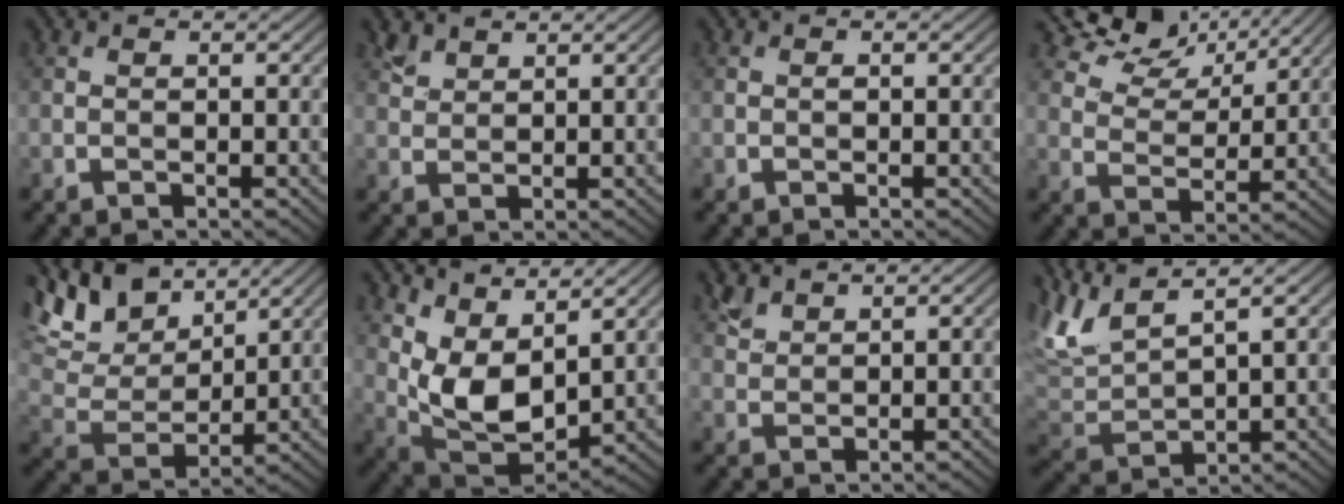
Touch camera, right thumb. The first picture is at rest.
{"total": 2.1, "force": [1.9, 0.8, 0.6], "torque": [-0.020, 0.004, 0.046]}
{"total": 0.0}
{"total": 8.7, "force": [6.9, 3.5, 4.0], "torque": [-0.087, 0.008, 0.118]}
{"total": 12.0, "force": [7.9, 5.4, 7.3], "torque": [-0.195, 0.020, 0.130]}
{"total": 9.8, "force": [4.6, 4.7, 7.3], "torque": [-0.169, -0.003, 0.095]}
{"total": 2.5, "force": [2.1, 1.0, 0.8], "torque": [-0.025, 0.004, 0.053]}
{"total": 7.9, "force": [5.3, 1.9, 5.5], "torque": [-0.139, 0.019, 0.110]}